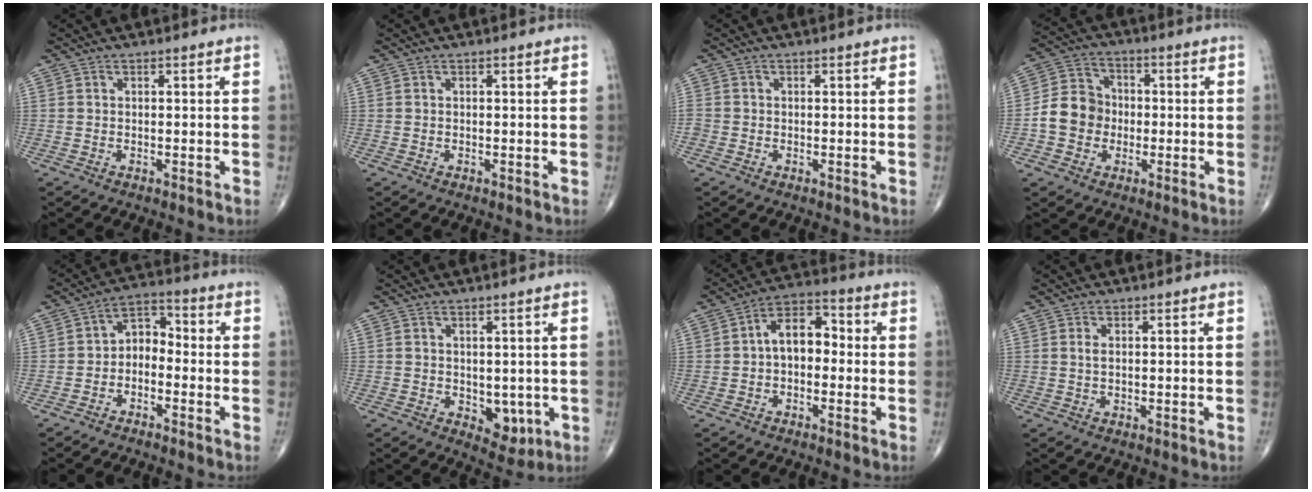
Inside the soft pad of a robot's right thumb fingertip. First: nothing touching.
{"total": 0.0}
{"total": 1.5, "force": [-0.5, 1.3, 0.5], "torque": [-0.011, 0.002, -0.013]}
{"total": 9.4, "force": [-1.6, 8.3, 4.2], "torque": [-0.055, 0.029, -0.039]}
{"total": 6.0, "force": [-2.0, 4.2, 3.9], "torque": [-0.046, 0.039, -0.050]}
{"total": 5.1, "force": [-0.7, 3.4, 3.7], "torque": [-0.022, -0.010, 0.002]}
{"total": 8.5, "force": [-0.4, 5.5, 6.4], "torque": [-0.081, 0.033, -0.022]}
{"total": 1.2, "force": [0.3, 0.5, 1.0], "torque": [-0.025, 0.001, 0.007]}